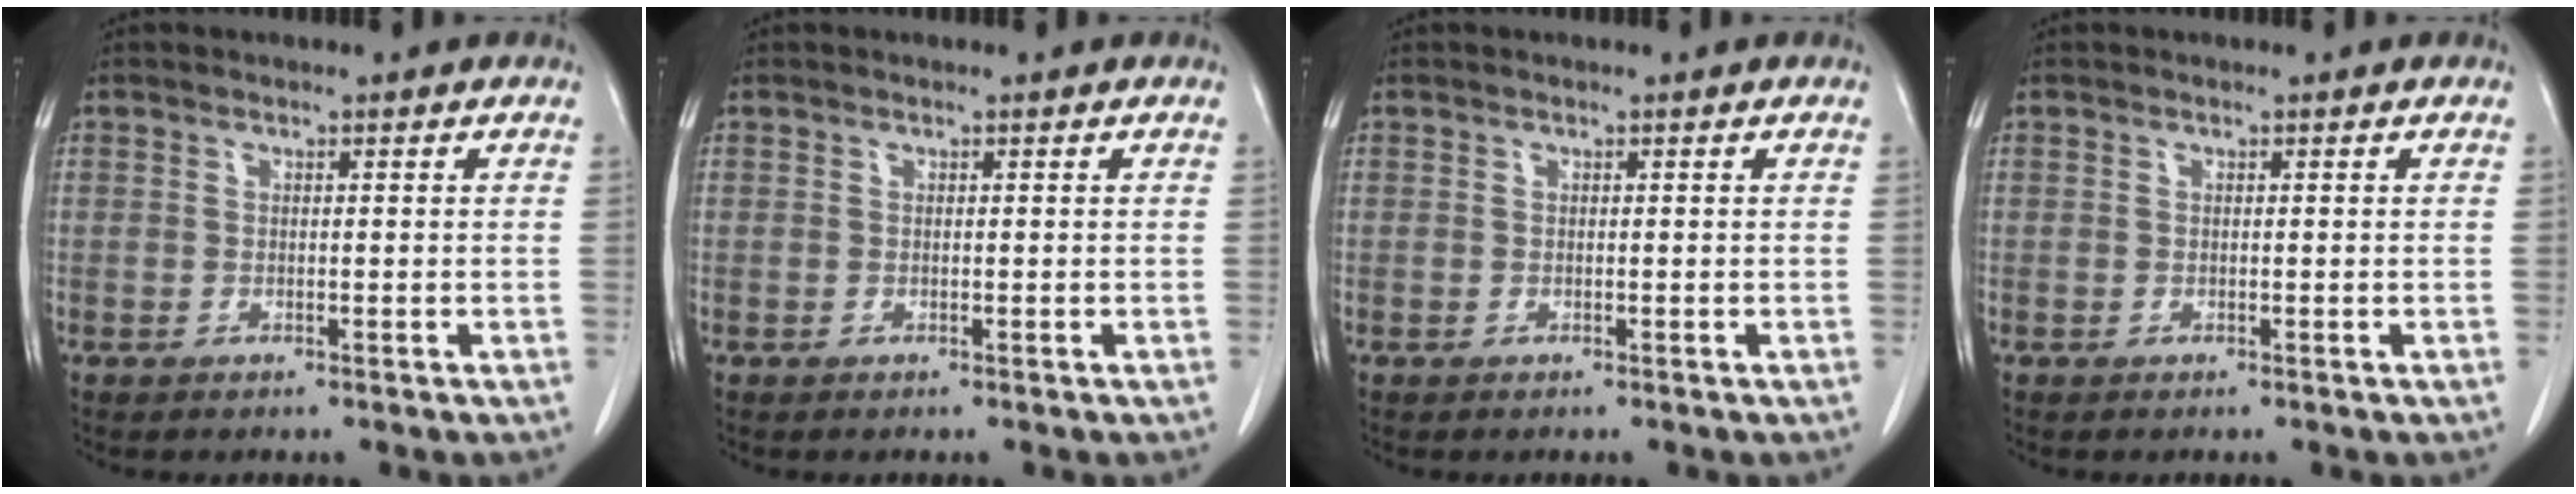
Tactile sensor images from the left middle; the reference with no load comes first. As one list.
[{"total": 0.0}, {"total": 0.0}, {"total": 0.0}]